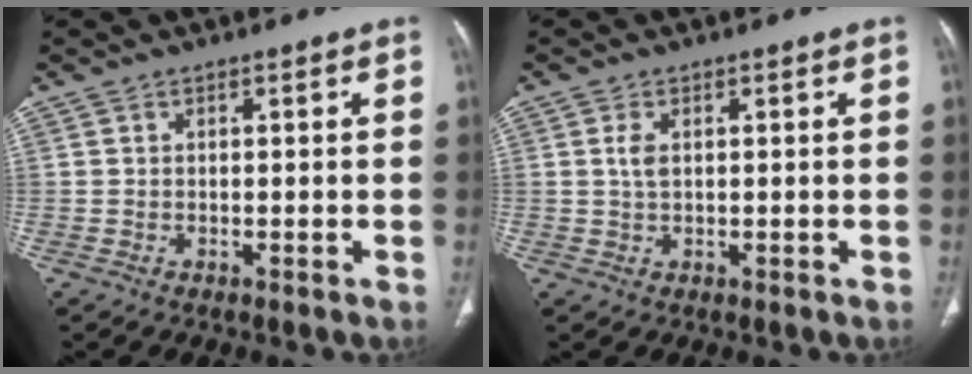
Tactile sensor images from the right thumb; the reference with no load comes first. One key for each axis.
{"total": 2.4, "fx": 0.5, "fy": 1.3, "fz": 2.0, "tx": -0.046, "ty": 0.003, "tz": 0.011}